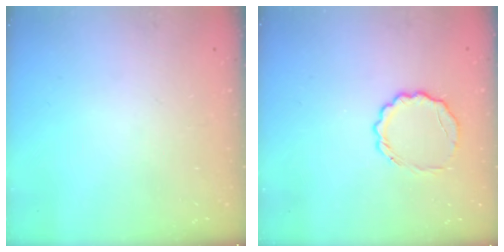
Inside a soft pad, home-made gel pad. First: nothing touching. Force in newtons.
{"total": 6.2, "press": 6.0, "slide": 1.6}